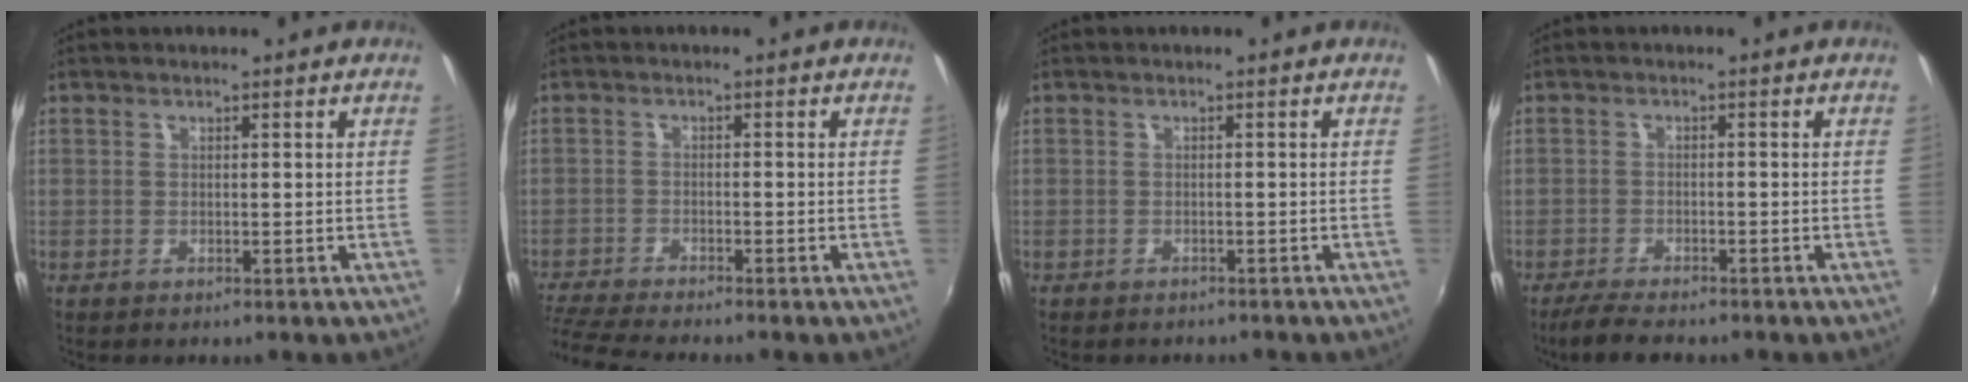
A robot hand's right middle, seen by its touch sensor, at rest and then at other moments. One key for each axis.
{"total": 7.8, "fx": -7.2, "fy": -0.2, "fz": 3.1, "tx": -0.089, "ty": -0.029, "tz": -0.128}
{"total": 2.2, "fx": -2.0, "fy": 0.8, "fz": 0.6, "tx": -0.016, "ty": -0.013, "tz": -0.026}
{"total": 5.5, "fx": -4.6, "fy": 1.1, "fz": 2.7, "tx": -0.071, "ty": -0.017, "tz": -0.082}